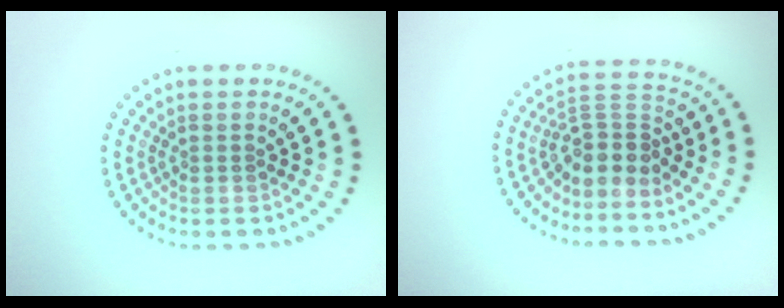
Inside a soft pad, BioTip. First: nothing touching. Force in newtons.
{"total": 3.3, "press": 2.5, "slide": 2.2}